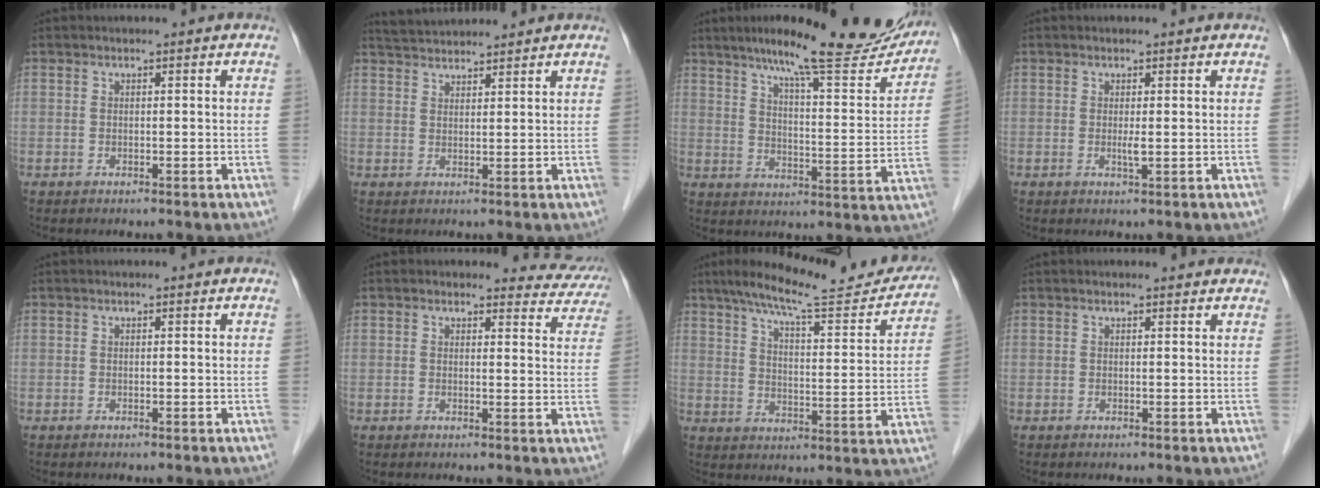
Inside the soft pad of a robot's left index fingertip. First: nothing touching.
{"total": 5.3, "force": [5.2, 0.5, 1.0], "torque": [-0.024, 0.037, 0.090]}
{"total": 21.6, "force": [18.3, 2.5, 11.2], "torque": [-0.157, -0.021, 0.243]}
{"total": 1.1, "force": [0.1, 0.0, 1.1], "torque": [-0.026, -0.002, 0.002]}
{"total": 0.0}
{"total": 6.4, "force": [6.0, 2.1, -0.6], "torque": [0.033, -0.019, 0.035]}
{"total": 18.4, "force": [16.4, 2.1, 8.0], "torque": [-0.121, -0.010, 0.224]}
{"total": 2.9, "force": [2.7, 0.7, 0.7], "torque": [-0.012, 0.012, 0.024]}